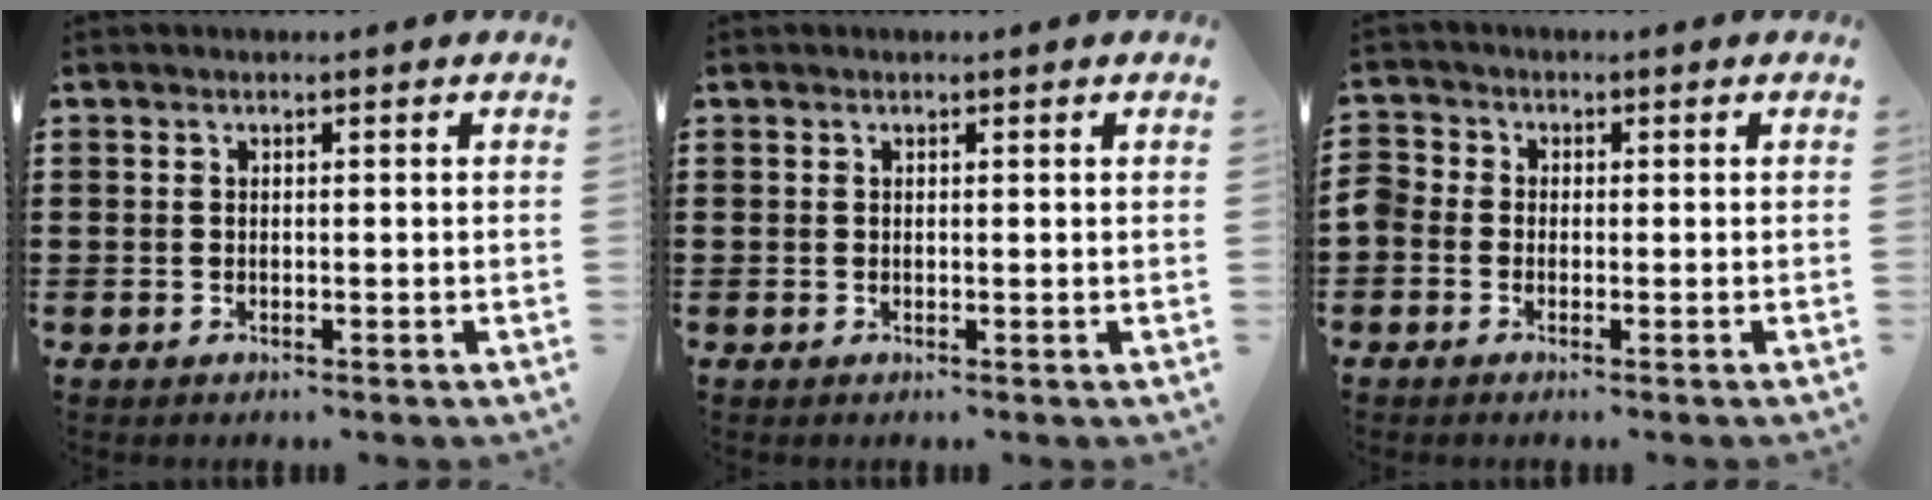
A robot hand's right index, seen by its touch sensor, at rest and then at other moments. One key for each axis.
{"total": 0.0}
{"total": 1.7, "fx": -1.1, "fy": 1.3, "fz": 0.4, "tx": -0.020, "ty": 0.003, "tz": -0.026}